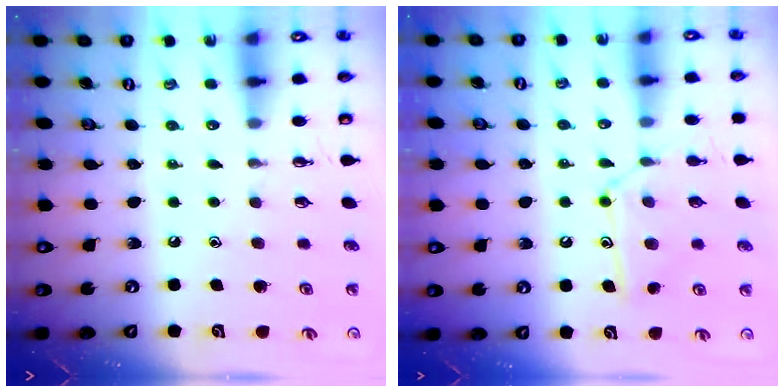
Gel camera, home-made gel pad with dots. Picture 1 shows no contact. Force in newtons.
{"total": 12.9, "press": 12.9, "slide": 0.8}